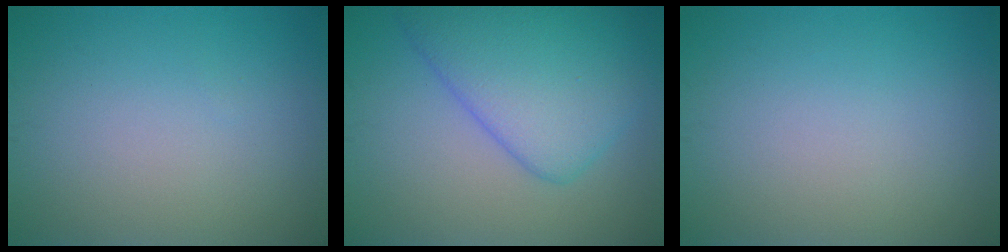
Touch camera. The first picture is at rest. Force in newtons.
{"total": 7.5, "press": 7.5, "slide": 0.3}
{"total": 0.0}